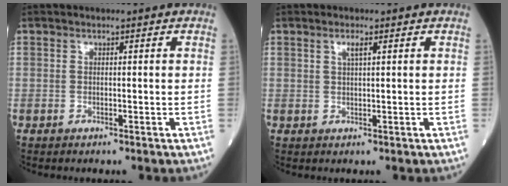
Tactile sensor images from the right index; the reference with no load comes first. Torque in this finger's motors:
{"motor_torque": [0.07, 0.07, 0.00, 0.04]}